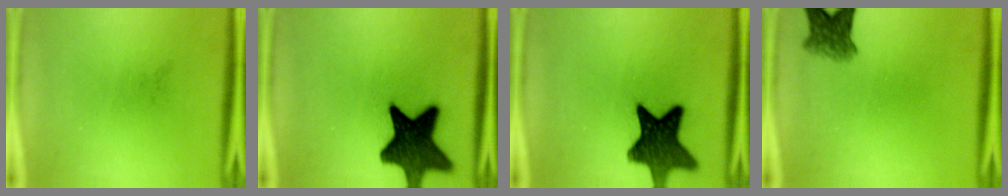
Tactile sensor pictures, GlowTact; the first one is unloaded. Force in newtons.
{"total": 14.3}
{"total": 13.0}
{"total": 4.2}